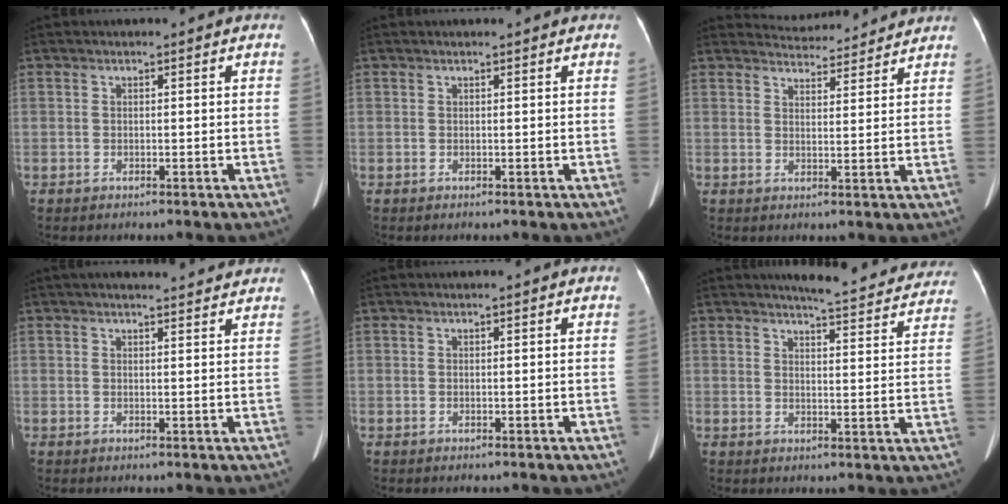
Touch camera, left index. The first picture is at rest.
{"total": 0.8, "force": [0.8, 0.0, 0.3], "torque": [-0.007, 0.009, 0.012]}
{"total": 7.6, "force": [7.5, 1.1, 0.4], "torque": [-0.006, 0.015, 0.092]}
{"total": 9.6, "force": [8.7, 1.4, 3.9], "torque": [-0.049, 0.022, 0.100]}
{"total": 0.7, "force": [0.6, -0.1, 0.4], "torque": [-0.006, 0.006, 0.010]}
{"total": 16.1, "force": [15.1, 2.4, 4.9], "torque": [-0.044, -0.038, 0.160]}